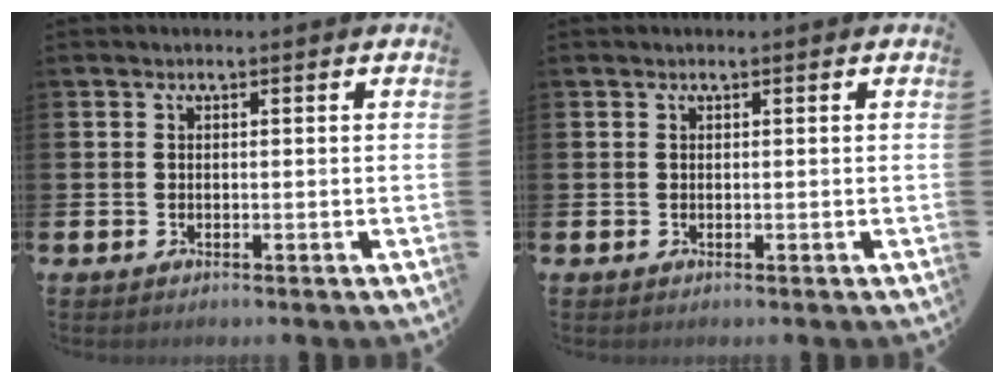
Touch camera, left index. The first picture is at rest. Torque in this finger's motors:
{"motor_torque": [-0.01, 0.29, -0.02, 0.00]}